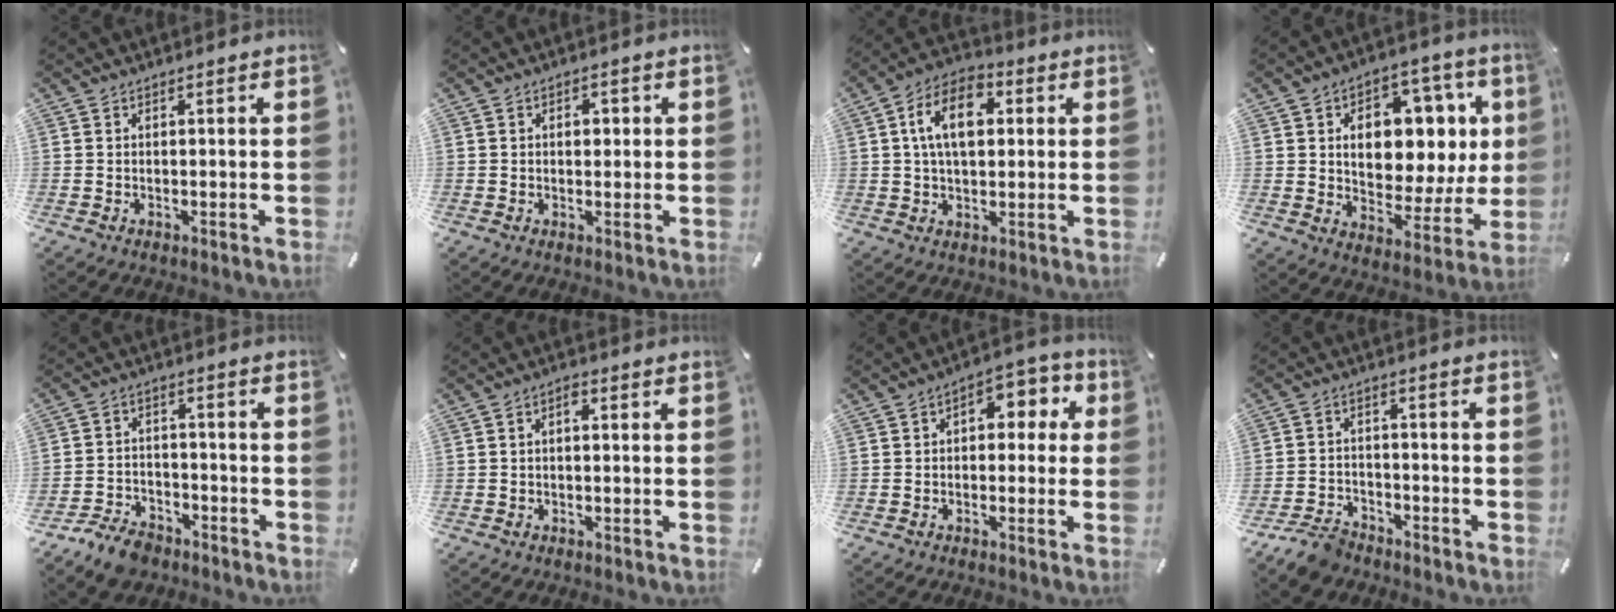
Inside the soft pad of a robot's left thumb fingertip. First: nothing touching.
{"total": 2.3, "force": [0.3, 1.8, 1.4], "torque": [-0.006, -0.001, -0.004]}
{"total": 12.2, "force": [2.6, 7.8, 9.0], "torque": [-0.158, 0.007, 0.045]}
{"total": 13.7, "force": [3.6, 9.8, 8.9], "torque": [-0.119, -0.027, 0.067]}
{"total": 7.3, "force": [-5.8, 3.8, 2.5], "torque": [-0.046, 0.036, -0.109]}
{"total": 2.0, "force": [-0.1, 1.0, 1.7], "torque": [-0.034, 0.008, -0.003]}
{"total": 5.6, "force": [0.5, 4.1, 3.7], "torque": [-0.041, 0.005, -0.002]}
{"total": 6.9, "force": [-5.7, 3.0, 2.3], "torque": [-0.050, 0.027, -0.110]}